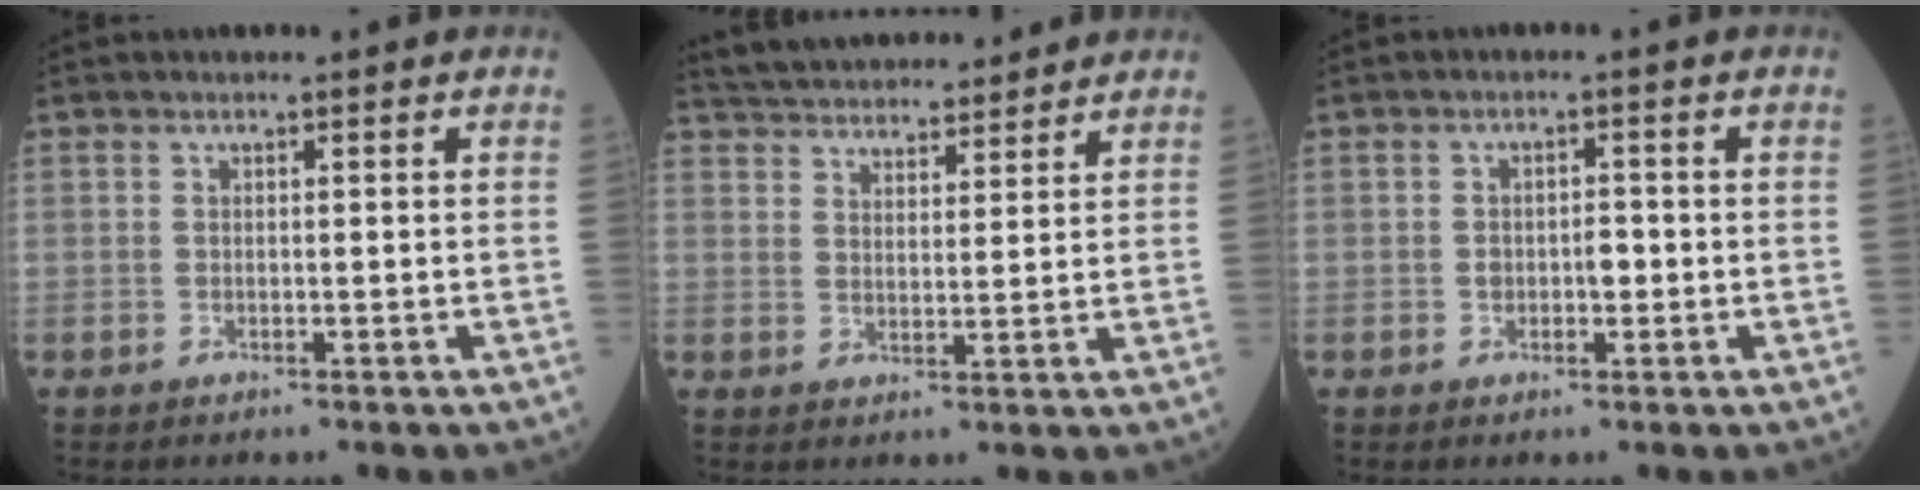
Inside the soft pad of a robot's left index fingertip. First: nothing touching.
{"total": 16.0, "force": [14.7, 3.6, 5.2], "torque": [-0.092, 0.032, 0.223]}
{"total": 2.3, "force": [-0.4, 1.3, 1.8], "torque": [-0.027, 0.005, -0.004]}